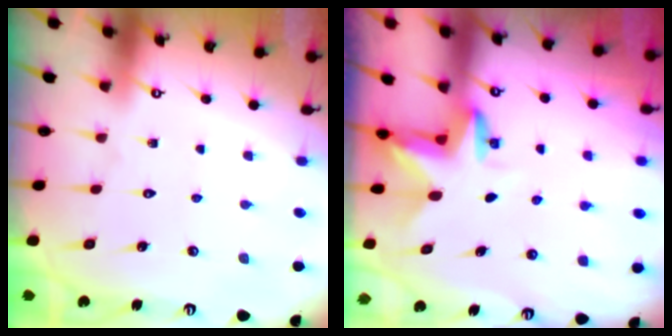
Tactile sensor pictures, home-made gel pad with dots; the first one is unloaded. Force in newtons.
{"total": 3.2, "press": 3.2, "slide": 0.2}